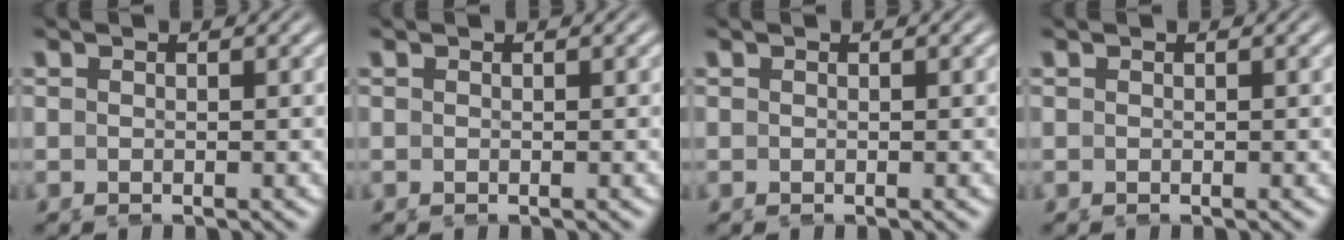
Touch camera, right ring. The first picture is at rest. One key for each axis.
{"total": 0.0}
{"total": 0.0}
{"total": 0.0}